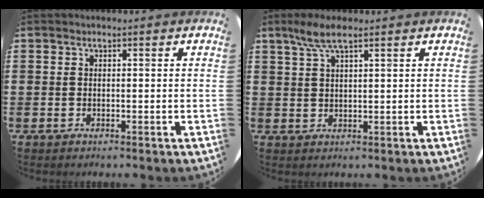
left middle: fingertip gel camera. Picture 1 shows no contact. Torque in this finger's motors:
{"motor_torque": [0.67, -0.58, 0.12, 0.06]}